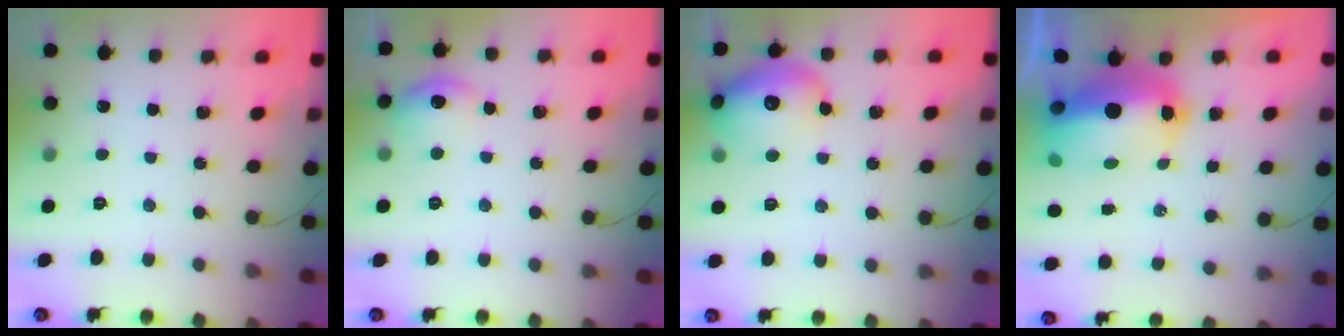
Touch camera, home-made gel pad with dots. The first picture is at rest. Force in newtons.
{"total": 10.9, "press": 7.6, "slide": 7.8}
{"total": 16.2, "press": 16.1, "slide": 1.7}
{"total": 13.4, "press": 13.1, "slide": 2.7}